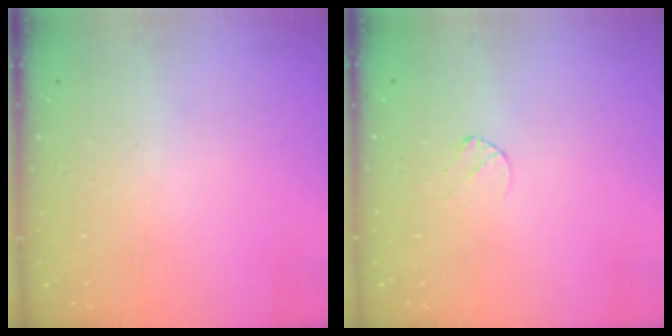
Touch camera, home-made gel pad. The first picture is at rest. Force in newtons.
{"total": 3.0, "press": 3.0, "slide": 0.3}